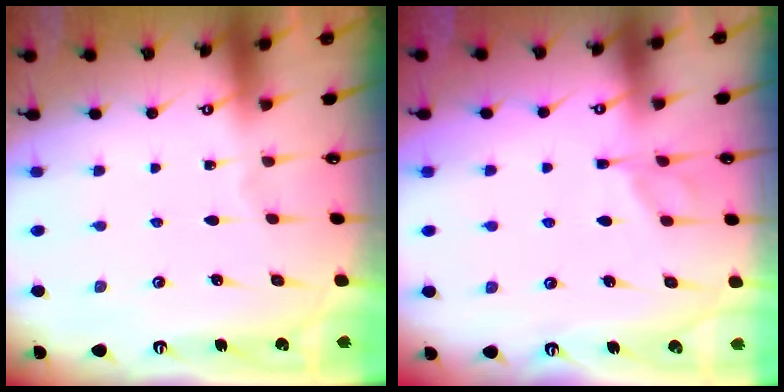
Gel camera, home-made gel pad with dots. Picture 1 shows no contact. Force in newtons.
{"total": 5.5, "press": 5.5, "slide": 0.7}